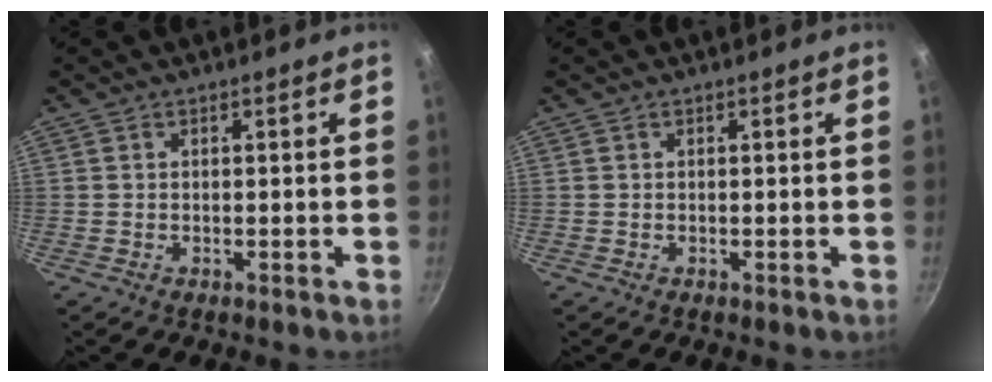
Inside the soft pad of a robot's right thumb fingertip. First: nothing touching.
{"total": 0.0}